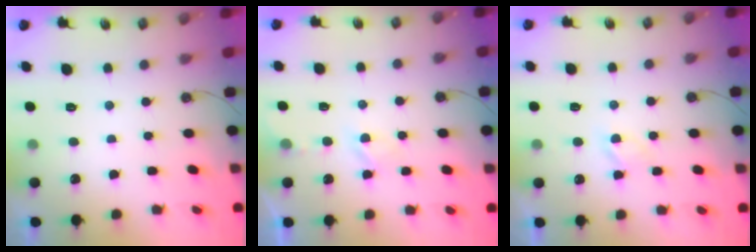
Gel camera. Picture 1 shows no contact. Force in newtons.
{"total": 2.7, "press": 2.6, "slide": 0.4}
{"total": 2.9, "press": 2.8, "slide": 0.6}